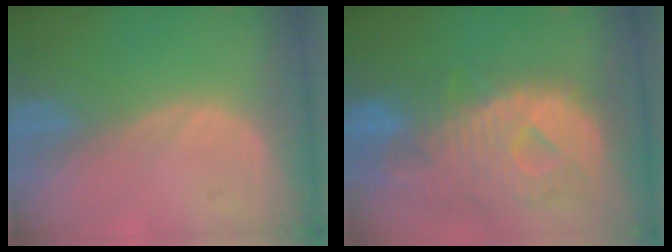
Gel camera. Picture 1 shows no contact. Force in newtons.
{"total": 12.4, "press": 10.7, "slide": 6.3}